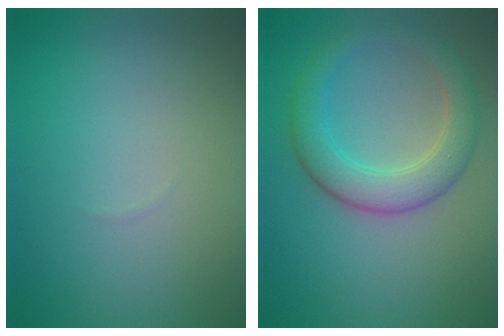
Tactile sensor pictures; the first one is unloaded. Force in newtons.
{"total": 4.7, "press": 4.7, "slide": 0.1}